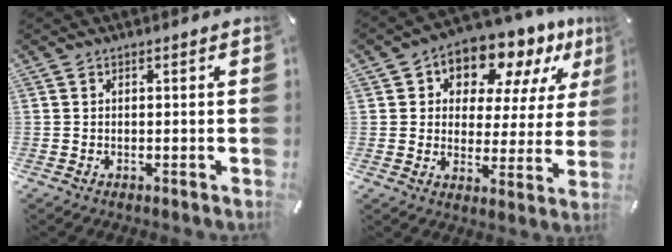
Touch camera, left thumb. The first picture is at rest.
{"total": 11.9, "force": [9.1, 6.5, 4.1], "torque": [-0.076, -0.074, 0.164]}